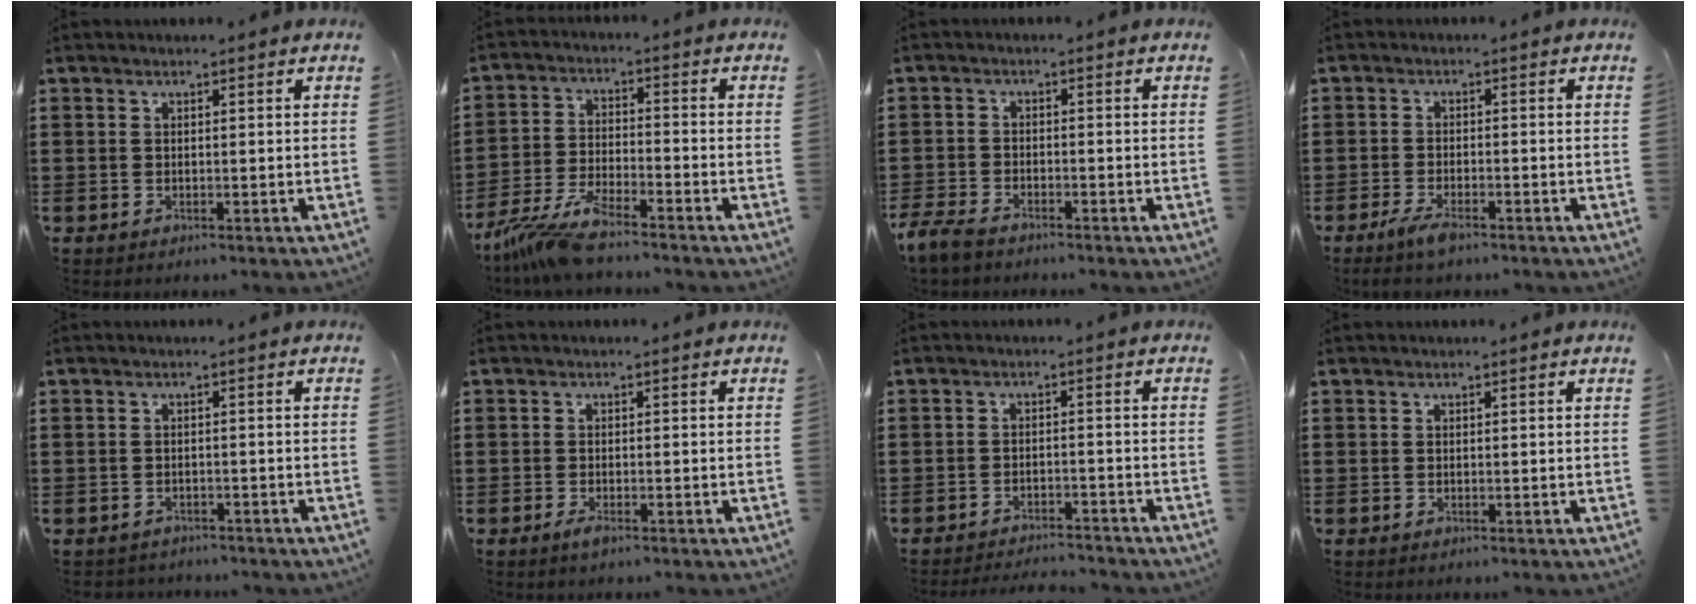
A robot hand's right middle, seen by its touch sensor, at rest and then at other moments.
{"total": 7.4, "force": [-6.6, 1.0, 3.2], "torque": [-0.089, -0.007, -0.132]}
{"total": 3.4, "force": [-2.9, 1.0, 1.3], "torque": [-0.054, -0.005, -0.067]}
{"total": 3.3, "force": [-2.2, 0.8, 2.4], "torque": [-0.060, -0.005, -0.045]}
{"total": 1.4, "force": [-1.4, 0.3, -0.2], "torque": [-0.001, 0.002, -0.033]}
{"total": 1.4, "force": [-0.7, 0.4, 1.1], "torque": [-0.022, -0.004, -0.013]}
{"total": 2.9, "force": [-2.9, 0.2, 0.1], "torque": [-0.008, 0.001, -0.062]}
{"total": 0.0}